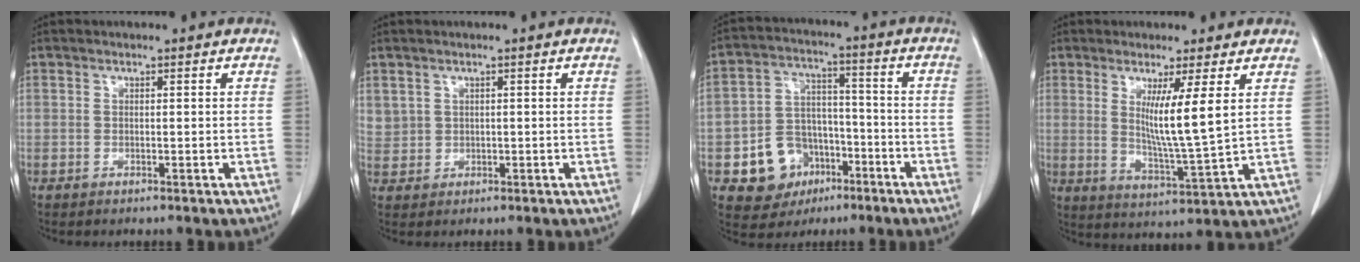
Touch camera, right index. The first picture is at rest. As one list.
[{"total": 2.7, "force": [1.3, 2.3, 0.5], "torque": [-0.004, 0.007, 0.033]}, {"total": 10.5, "force": [-4.6, 8.7, 3.5], "torque": [-0.061, 0.026, -0.067]}, {"total": 8.1, "force": [2.6, -0.9, 7.6], "torque": [-0.132, -0.029, 0.050]}]